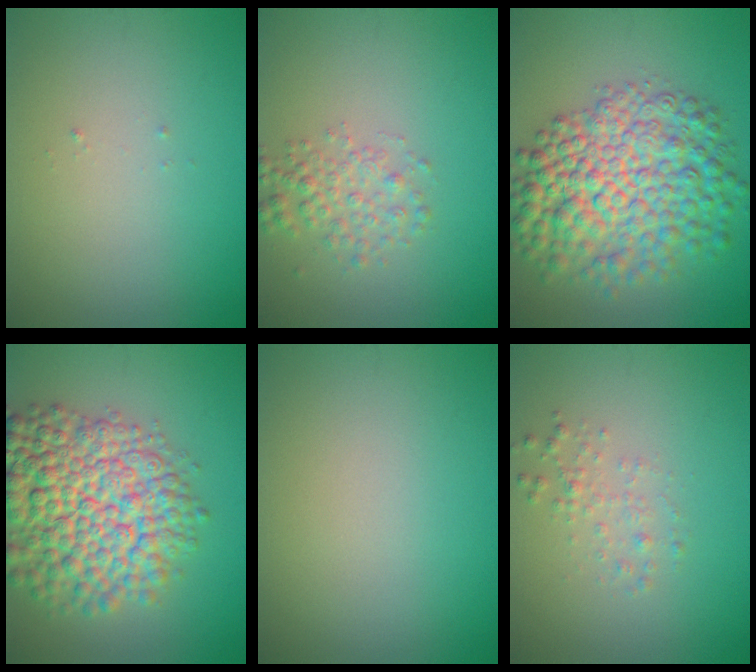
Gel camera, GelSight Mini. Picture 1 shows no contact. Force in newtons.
{"total": 2.3, "press": 2.3, "slide": 0.1}
{"total": 9.5, "press": 9.5, "slide": 0.2}
{"total": 10.6, "press": 10.5, "slide": 0.4}
{"total": 0.0}
{"total": 1.4, "press": 1.4, "slide": 0.0}